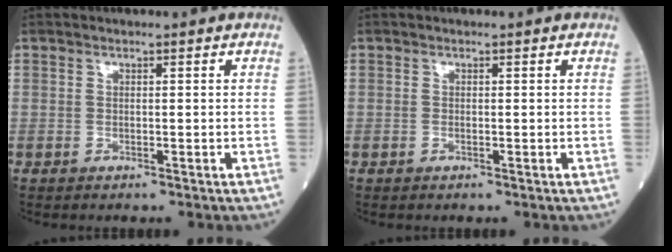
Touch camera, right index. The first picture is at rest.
{"total": 0.0}